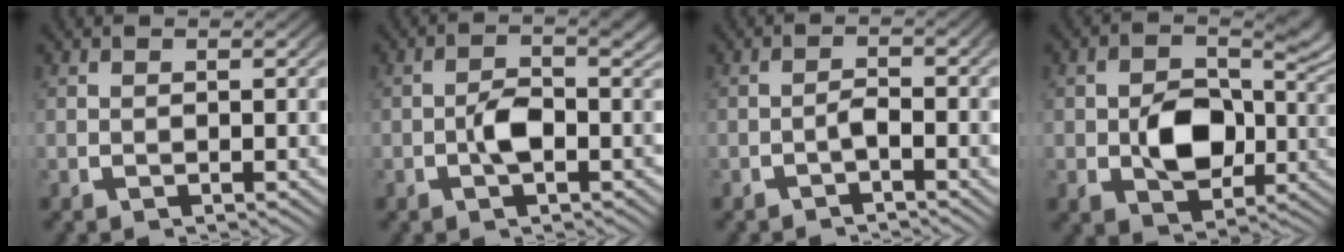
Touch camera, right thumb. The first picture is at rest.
{"total": 3.5, "force": [-0.4, 1.7, 3.0], "torque": [-0.057, -0.012, -0.003]}
{"total": 1.8, "force": [-1.2, 0.4, 1.3], "torque": [-0.028, -0.005, -0.018]}
{"total": 8.0, "force": [-0.1, 5.4, 6.0], "torque": [-0.100, -0.029, 0.012]}